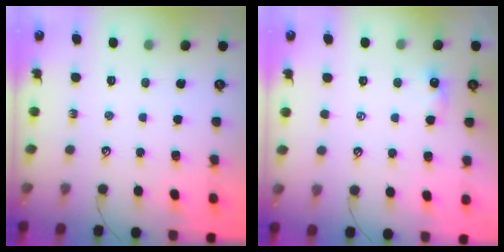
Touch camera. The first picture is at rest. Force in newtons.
{"total": 0.6, "press": 0.3, "slide": 0.6}